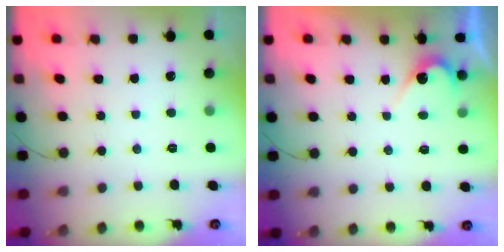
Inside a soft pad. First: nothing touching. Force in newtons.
{"total": 3.8, "press": 3.8, "slide": 0.3}